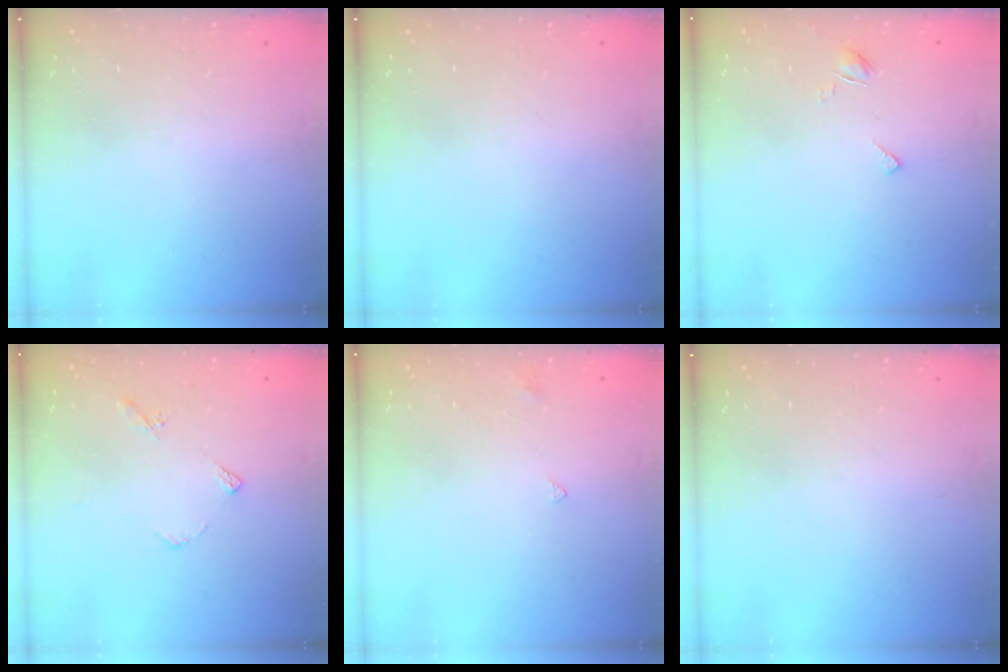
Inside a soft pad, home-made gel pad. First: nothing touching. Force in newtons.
{"total": 0.0}
{"total": 2.9, "press": 2.8, "slide": 0.4}
{"total": 4.3, "press": 4.3, "slide": 0.4}
{"total": 2.8, "press": 2.8, "slide": 0.5}
{"total": 0.0}